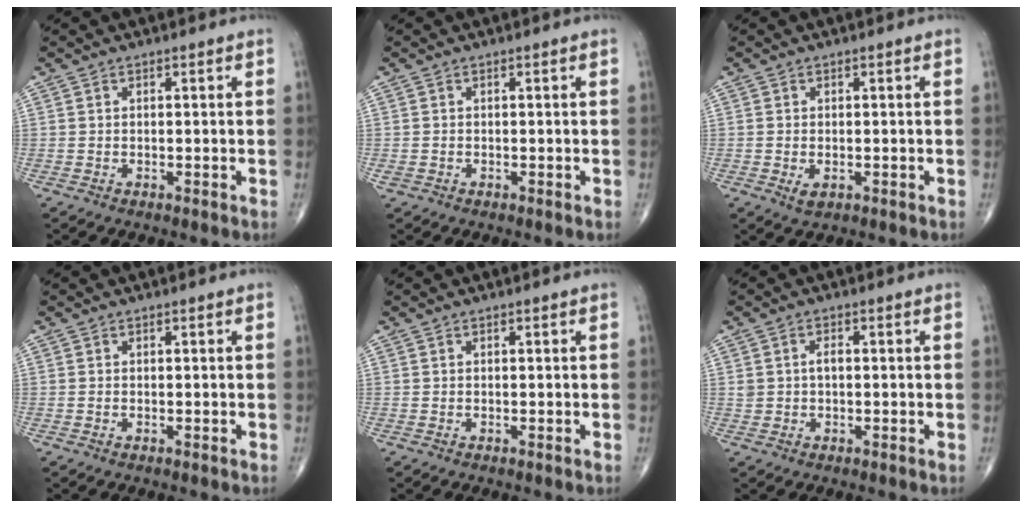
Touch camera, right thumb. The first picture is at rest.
{"total": 0.8, "force": [-0.2, 0.6, 0.4], "torque": [-0.013, 0.001, 0.000]}
{"total": 1.9, "force": [-0.4, 1.1, 1.5], "torque": [-0.025, -0.004, -0.004]}
{"total": 0.0}
{"total": 0.0}
{"total": 2.2, "force": [0.2, 1.4, 1.6], "torque": [-0.025, 0.003, 0.004]}